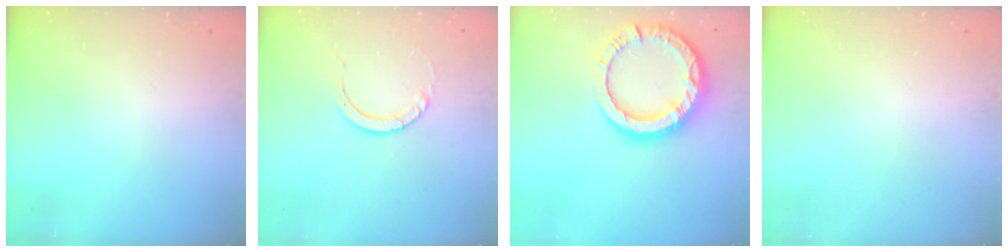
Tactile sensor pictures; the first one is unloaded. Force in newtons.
{"total": 3.2, "press": 3.2, "slide": 0.3}
{"total": 15.9, "press": 15.8, "slide": 1.6}
{"total": 0.0}